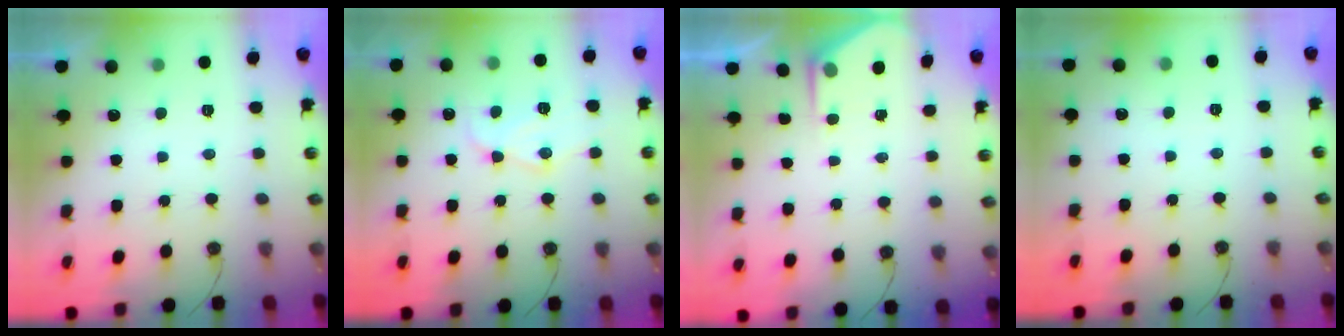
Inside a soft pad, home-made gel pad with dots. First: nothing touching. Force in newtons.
{"total": 12.8, "press": 12.8, "slide": 1.1}
{"total": 2.5, "press": 2.5, "slide": 0.4}
{"total": 2.5, "press": 2.5, "slide": 0.3}